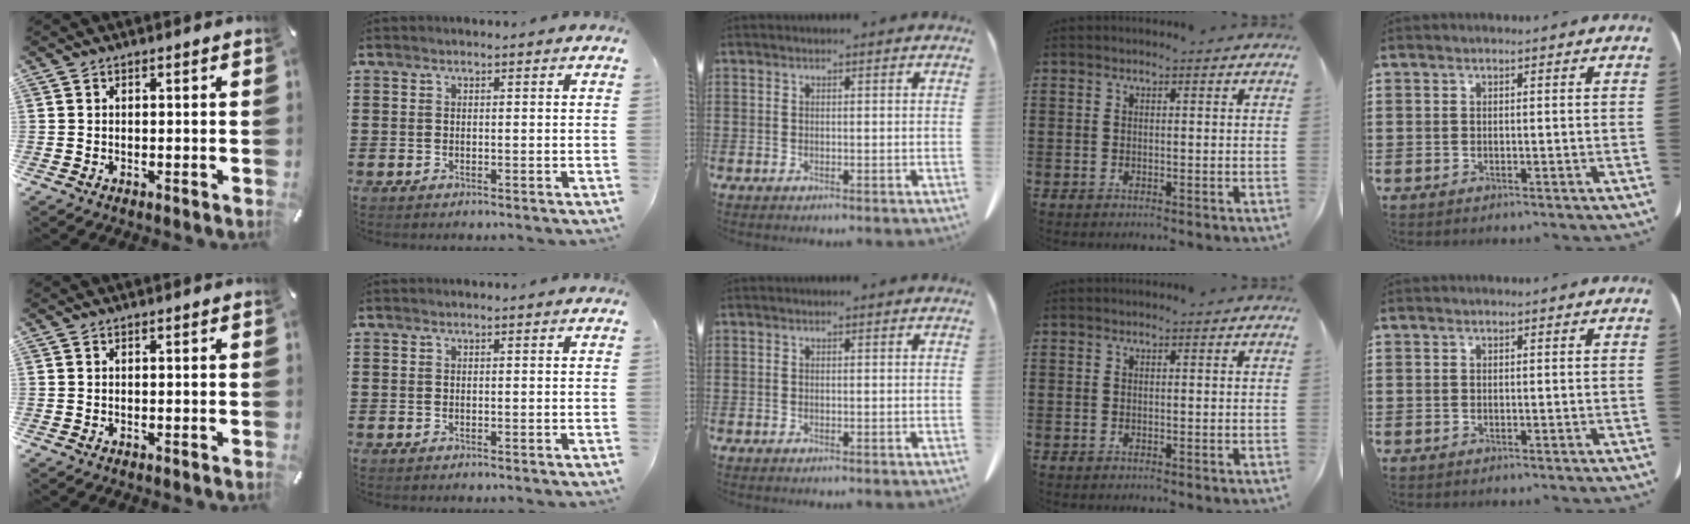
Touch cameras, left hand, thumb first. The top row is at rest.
{}